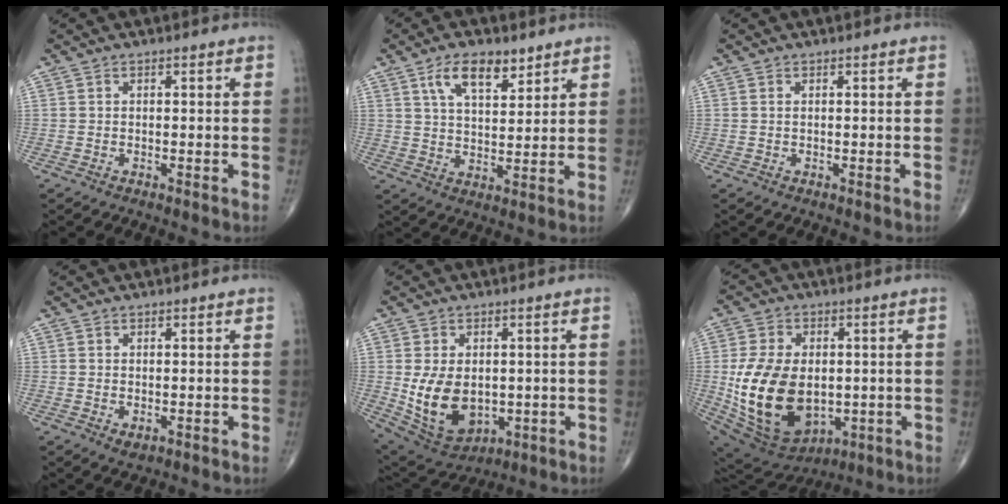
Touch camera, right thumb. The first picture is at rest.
{"total": 8.8, "force": [5.2, 4.0, 5.8], "torque": [-0.086, -0.027, 0.094]}
{"total": 0.0}
{"total": 1.6, "force": [-0.2, 1.1, 1.1], "torque": [-0.017, -0.004, 0.002]}
{"total": 12.7, "force": [-0.7, 8.7, 9.2], "torque": [-0.143, -0.008, 0.015]}
{"total": 20.6, "force": [-1.4, 13.5, 15.4], "torque": [-0.275, -0.009, 0.005]}